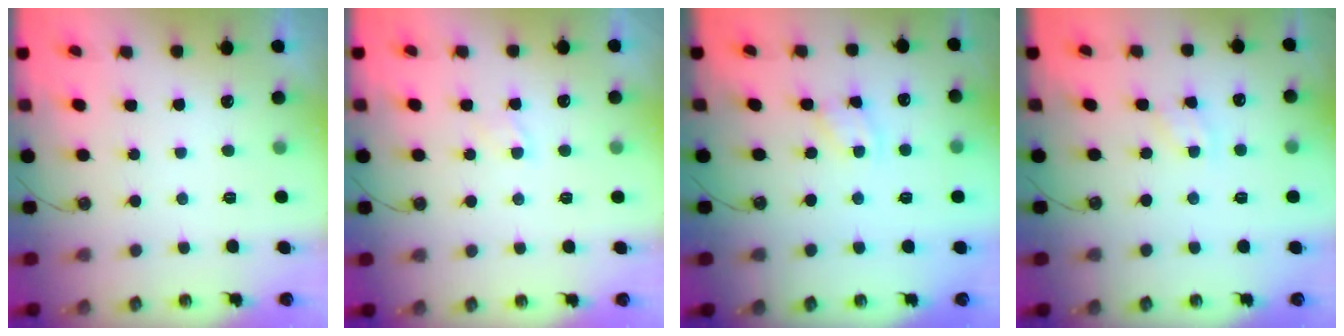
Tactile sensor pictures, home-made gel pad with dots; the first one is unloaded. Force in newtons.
{"total": 2.7, "press": 2.7, "slide": 0.4}
{"total": 1.9, "press": 1.8, "slide": 0.3}
{"total": 3.6, "press": 3.6, "slide": 0.5}